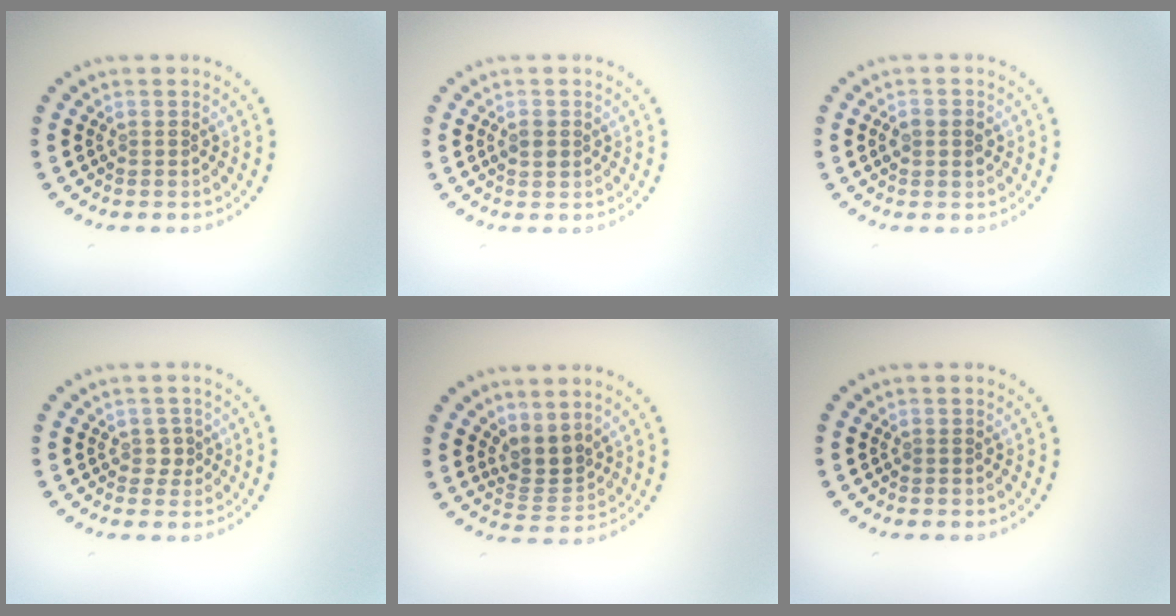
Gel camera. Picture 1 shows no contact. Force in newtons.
{"total": 1.0, "press": 1.0, "slide": 0.2}
{"total": 2.2, "press": 2.2, "slide": 0.1}
{"total": 1.1, "press": 0.9, "slide": 0.6}
{"total": 2.8, "press": 2.1, "slide": 1.9}
{"total": 0.0}